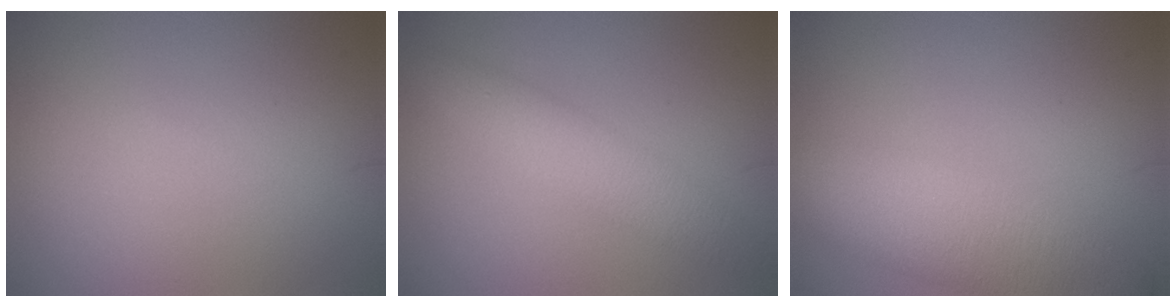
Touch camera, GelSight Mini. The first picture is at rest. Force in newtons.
{"total": 3.7, "press": 3.7, "slide": 0.1}
{"total": 7.4, "press": 7.4, "slide": 0.6}